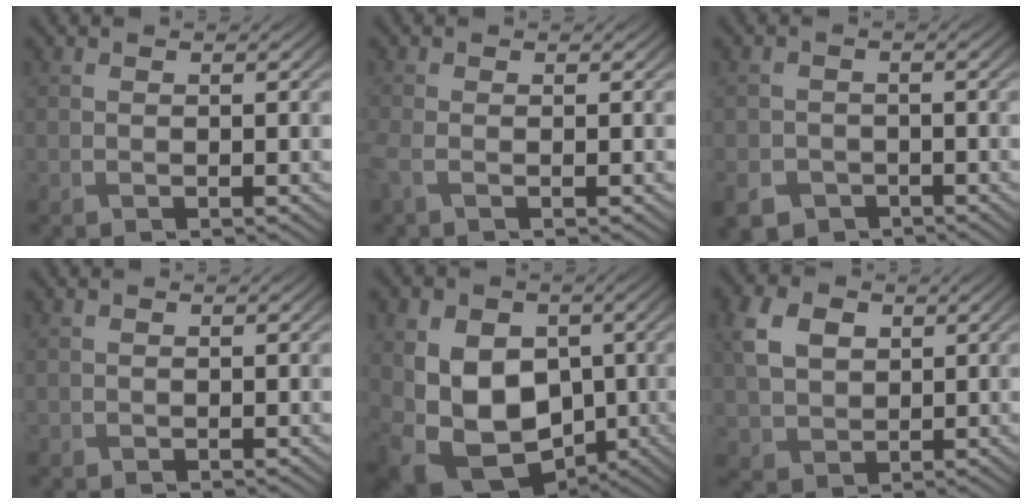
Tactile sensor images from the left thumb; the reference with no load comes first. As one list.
[{"total": 1.4, "force": [-0.5, 0.3, 1.2], "torque": [-0.044, -0.005, -0.017]}, {"total": 4.1, "force": [-2.5, 3.0, 1.2], "torque": [-0.033, -0.013, -0.045]}, {"total": 0.0}, {"total": 13.5, "force": [-2.2, 10.2, 8.7], "torque": [-0.170, -0.019, -0.028]}, {"total": 6.4, "force": [1.6, 5.0, 3.6], "torque": [-0.098, 0.004, 0.030]}]